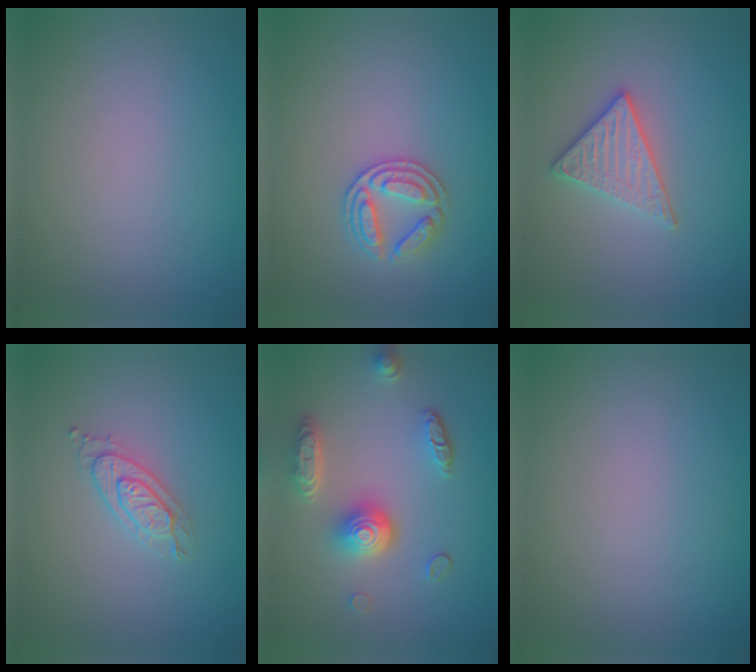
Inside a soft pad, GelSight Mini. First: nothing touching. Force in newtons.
{"total": 2.8, "press": 2.7, "slide": 0.6}
{"total": 2.8, "press": 2.6, "slide": 1.1}
{"total": 2.1, "press": 2.1, "slide": 0.2}
{"total": 5.1, "press": 3.7, "slide": 3.5}
{"total": 0.0}